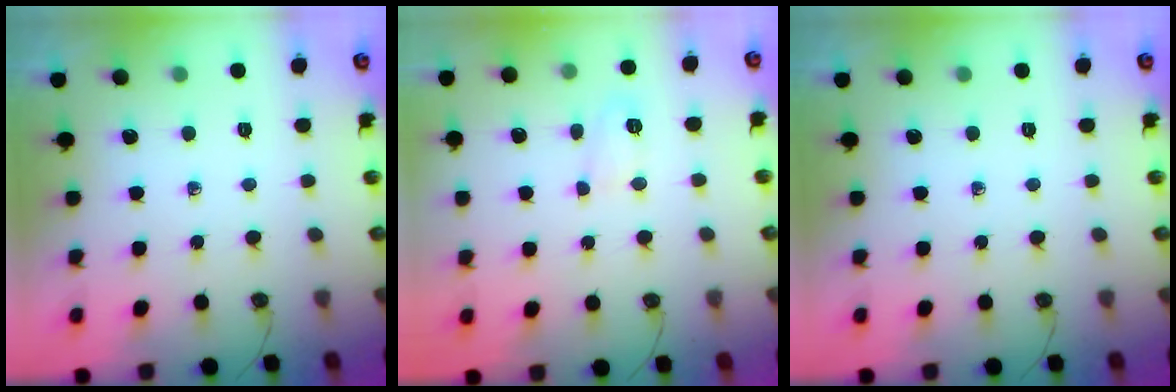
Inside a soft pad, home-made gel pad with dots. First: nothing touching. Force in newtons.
{"total": 5.1, "press": 5.0, "slide": 1.3}
{"total": 0.0}